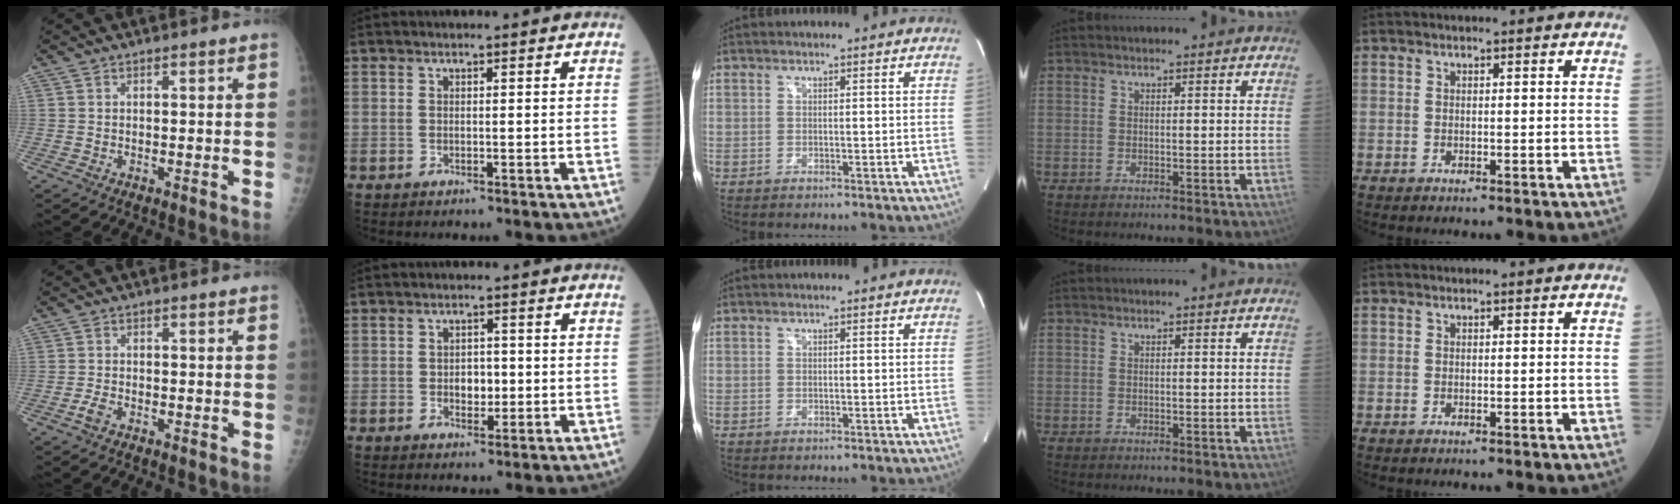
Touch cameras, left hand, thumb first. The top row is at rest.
{"thumb": {"total": 1.7, "force": [-1.2, 0.8, 0.9], "torque": [-0.024, 0.001, -0.025]}, "index": {"total": 3.1, "force": [-0.6, 2.0, 2.3], "torque": [-0.030, 0.000, -0.007]}}